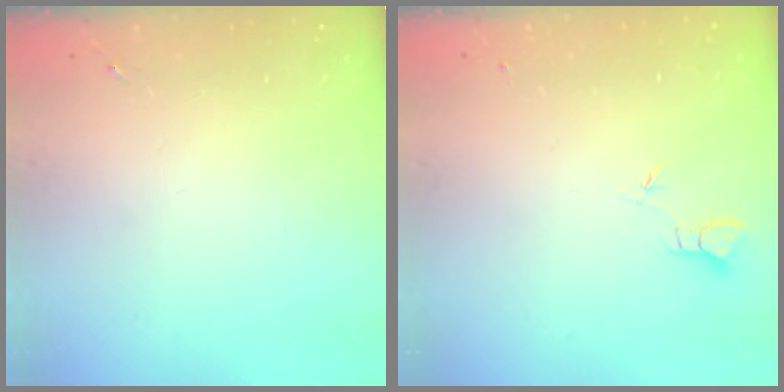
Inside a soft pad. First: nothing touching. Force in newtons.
{"total": 2.0, "press": 2.0, "slide": 0.1}